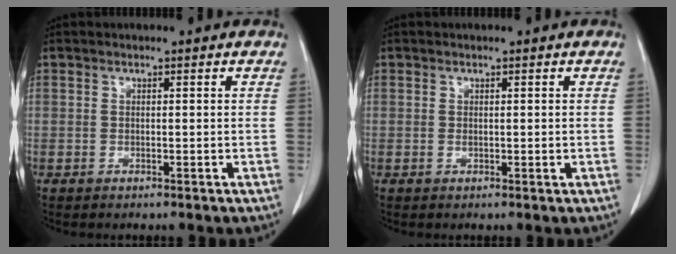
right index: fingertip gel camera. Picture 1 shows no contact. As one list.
[{"total": 0.8, "force": [-0.1, 0.2, 0.8], "torque": [-0.015, -0.003, 0.001]}]